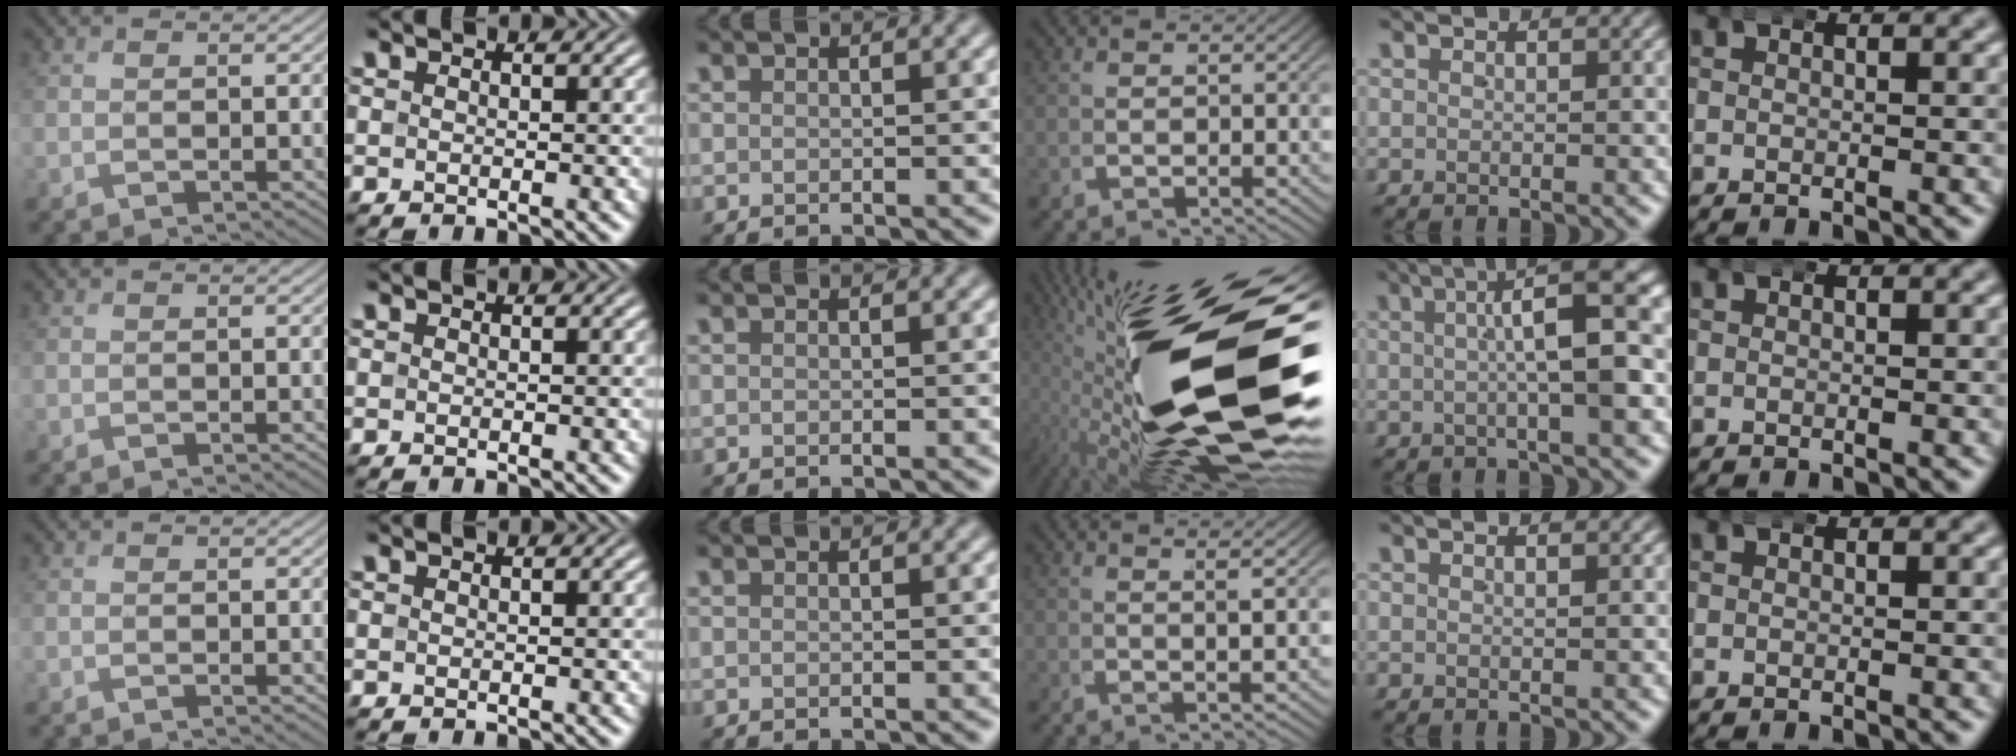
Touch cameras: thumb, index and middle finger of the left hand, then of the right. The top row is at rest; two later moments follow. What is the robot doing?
{"motion": "wrap", "object": "arm wrap"}